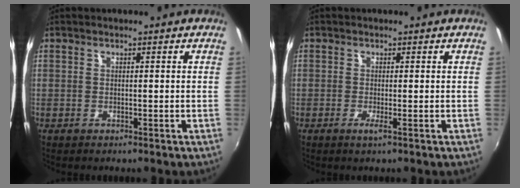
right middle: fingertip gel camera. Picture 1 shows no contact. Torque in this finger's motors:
{"motor_torque": [-0.04, -0.10, -0.08, 0.00]}